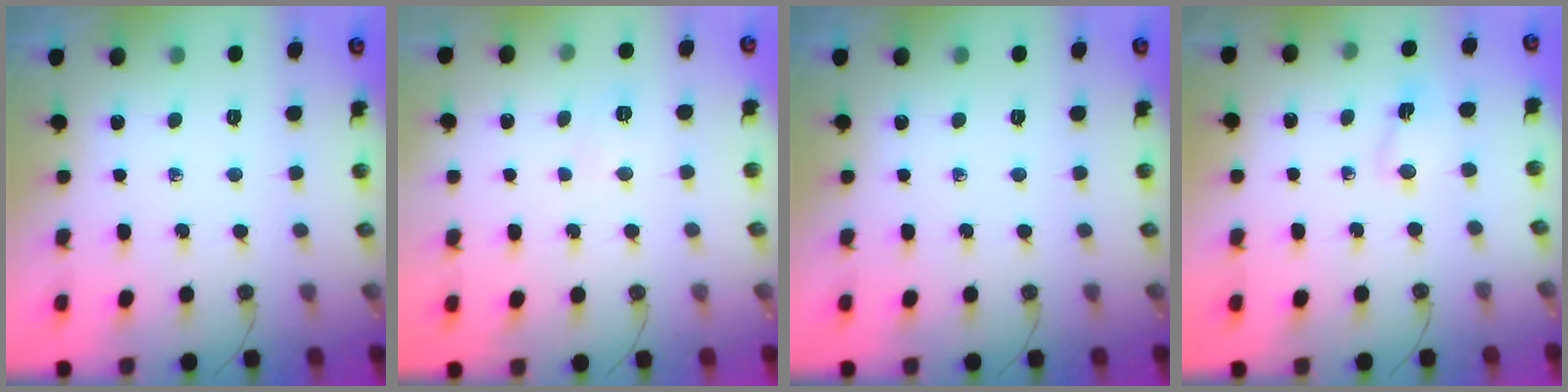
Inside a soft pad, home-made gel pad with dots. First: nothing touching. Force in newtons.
{"total": 3.6, "press": 3.5, "slide": 0.8}
{"total": 0.0}
{"total": 2.0, "press": 1.6, "slide": 1.2}